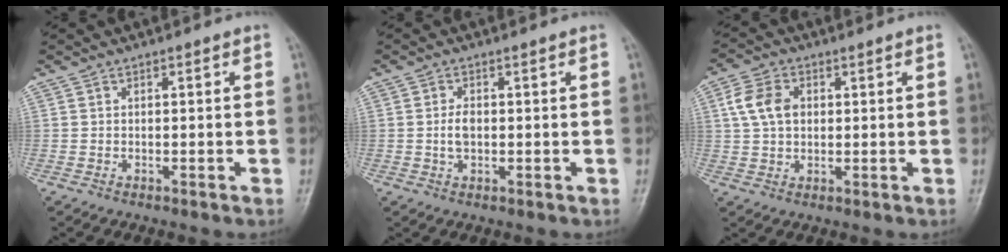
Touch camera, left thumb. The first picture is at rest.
{"total": 2.4, "force": [0.0, 1.4, 1.9], "torque": [-0.036, 0.003, 0.000]}
{"total": 6.6, "force": [1.6, 4.6, 4.5], "torque": [-0.082, 0.006, 0.027]}